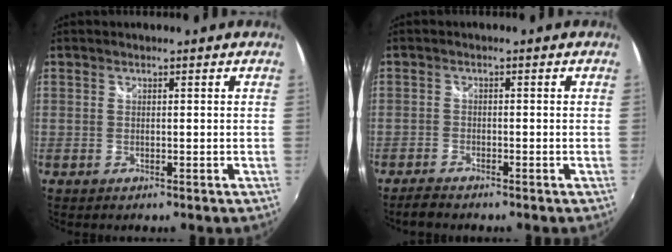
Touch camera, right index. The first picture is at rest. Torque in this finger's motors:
{"motor_torque": [0.10, -0.01, 0.06, 0.00]}